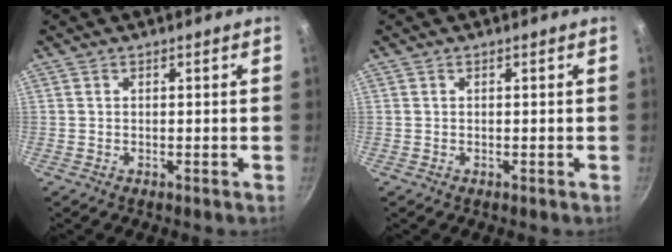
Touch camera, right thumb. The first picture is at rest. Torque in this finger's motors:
{"motor_torque": [-0.17, 0.19, 0.03, 0.02, 0.00]}